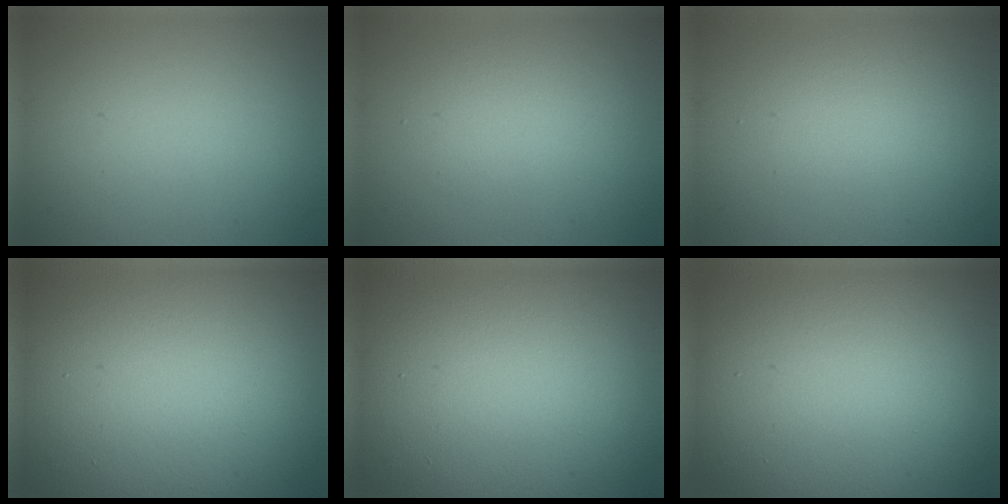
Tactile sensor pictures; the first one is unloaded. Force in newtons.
{"total": 2.4, "press": 2.4, "slide": 0.1}
{"total": 1.9, "press": 1.9, "slide": 0.1}
{"total": 24.5, "press": 24.4, "slide": 1.3}
{"total": 22.2, "press": 22.2, "slide": 1.3}
{"total": 21.6, "press": 21.6, "slide": 0.7}